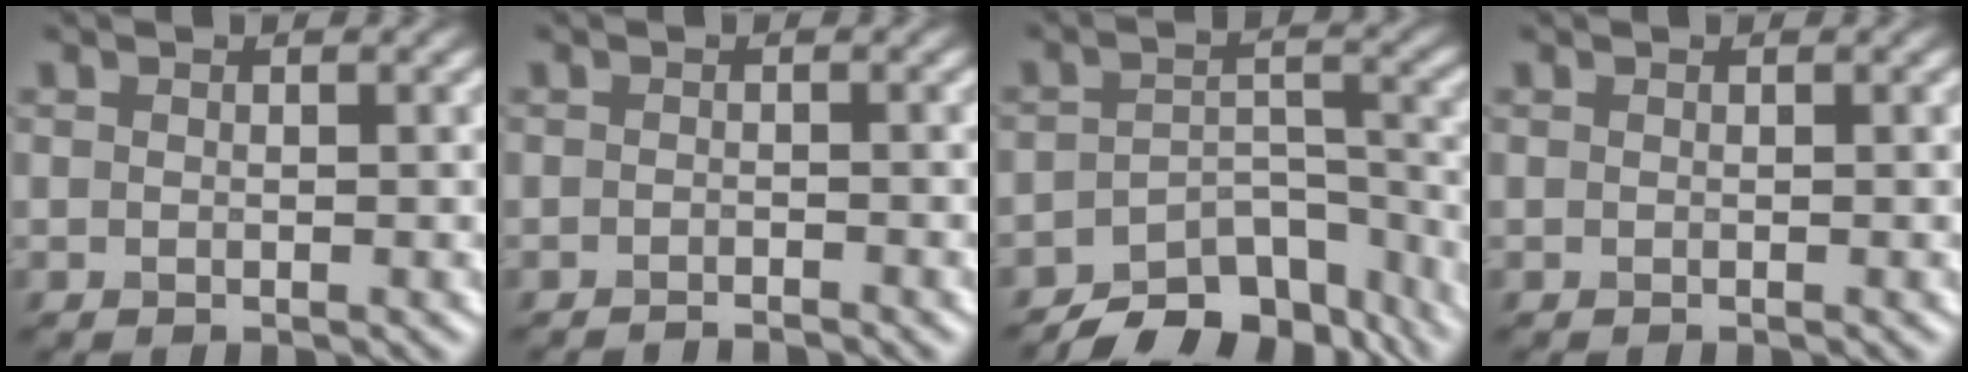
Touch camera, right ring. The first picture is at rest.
{"total": 1.1, "force": [-1.1, 0.0, 0.2], "torque": [0.001, 0.001, -0.019]}
{"total": 8.9, "force": [-7.2, 3.6, 3.7], "torque": [-0.047, -0.011, -0.112]}
{"total": 0.0}